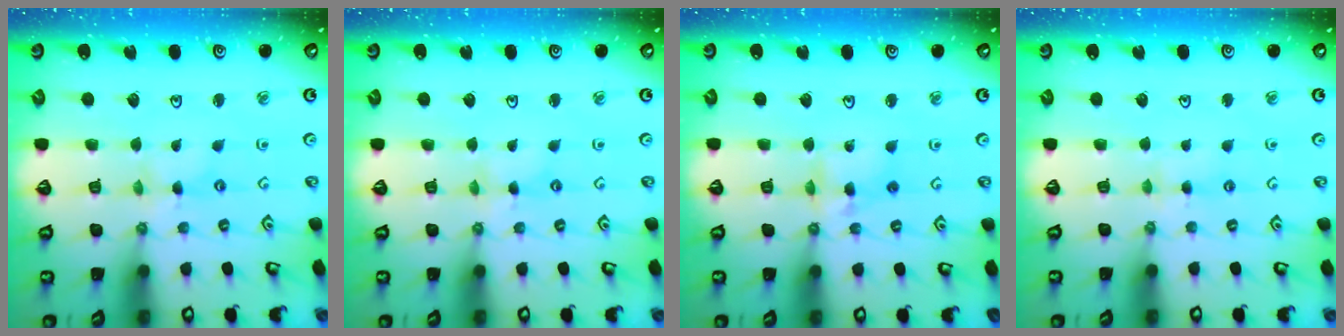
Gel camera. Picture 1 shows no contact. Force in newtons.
{"total": 0.6, "press": 0.6, "slide": 0.2}
{"total": 7.8, "press": 7.8, "slide": 0.6}
{"total": 3.0, "press": 2.9, "slide": 0.4}